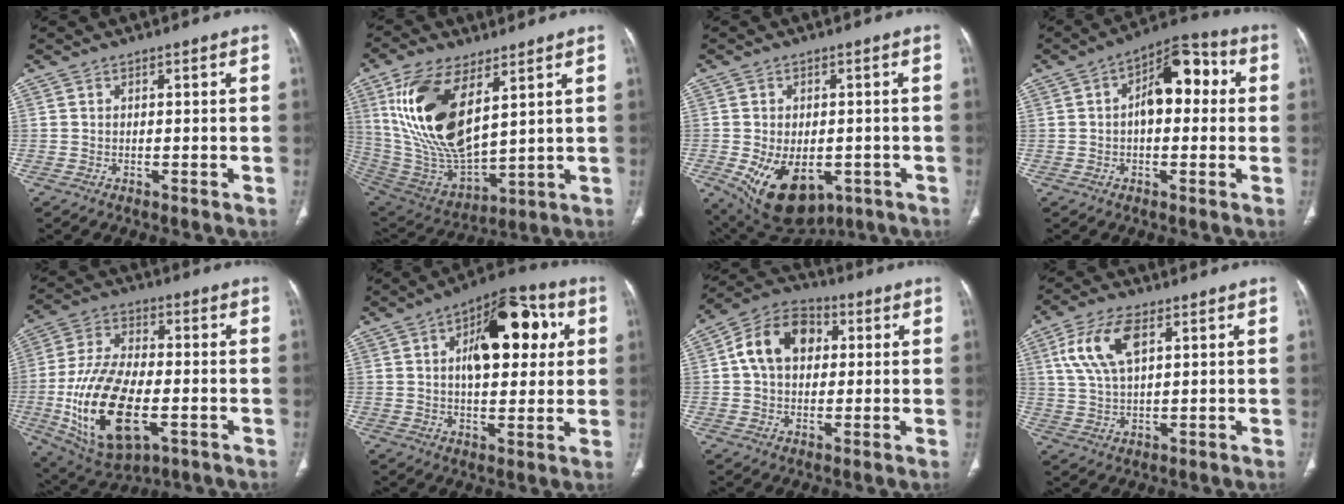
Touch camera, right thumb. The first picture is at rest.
{"total": 20.7, "force": [7.8, 9.7, 16.5], "torque": [-0.313, -0.032, 0.162]}
{"total": 14.1, "force": [-4.8, 8.9, 9.8], "torque": [-0.153, -0.004, -0.051]}
{"total": 11.6, "force": [1.5, 6.5, 9.5], "torque": [-0.112, 0.034, 0.012]}
{"total": 20.3, "force": [-4.7, 10.1, 16.9], "torque": [-0.326, 0.004, -0.070]}
{"total": 17.8, "force": [4.6, 8.9, 14.7], "torque": [-0.172, 0.012, 0.064]}
{"total": 12.7, "force": [2.5, 9.2, 8.4], "torque": [-0.124, 0.020, 0.032]}
{"total": 10.2, "force": [3.9, 4.8, 8.1], "torque": [-0.169, 0.000, 0.078]}